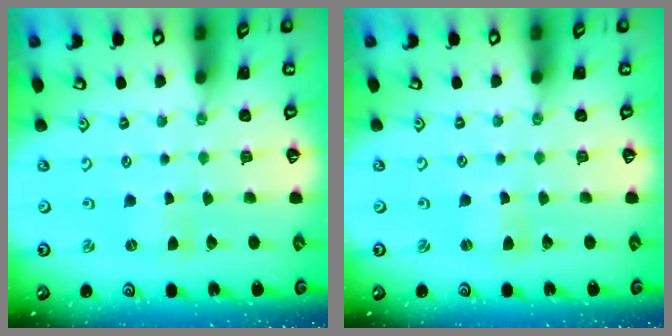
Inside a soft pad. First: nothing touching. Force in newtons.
{"total": 0.9, "press": 0.9, "slide": 0.2}